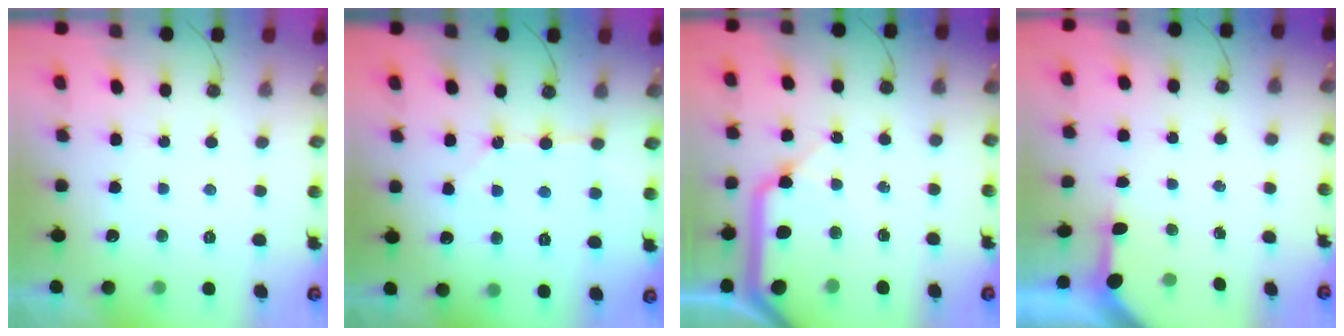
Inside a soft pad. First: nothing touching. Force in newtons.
{"total": 7.8, "press": 7.8, "slide": 0.6}
{"total": 17.2, "press": 17.0, "slide": 2.4}
{"total": 3.2, "press": 3.2, "slide": 0.3}